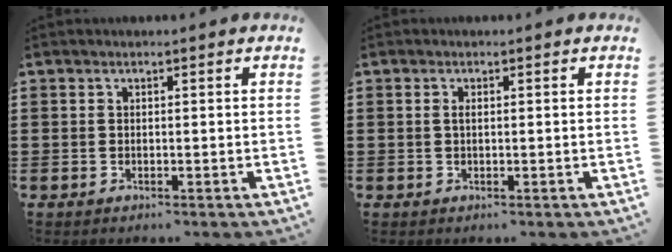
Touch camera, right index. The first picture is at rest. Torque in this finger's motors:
{"motor_torque": [0.62, -0.10, 0.25, 0.06]}